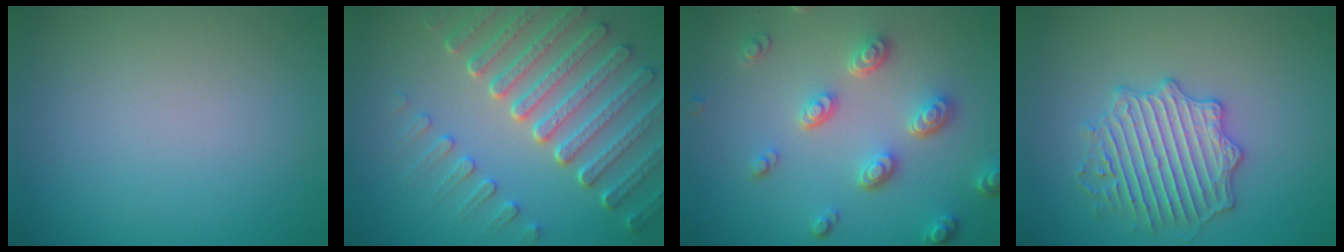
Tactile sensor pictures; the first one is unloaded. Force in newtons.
{"total": 7.4, "press": 5.7, "slide": 4.7}
{"total": 4.5, "press": 3.6, "slide": 2.8}
{"total": 4.0, "press": 4.0, "slide": 0.2}